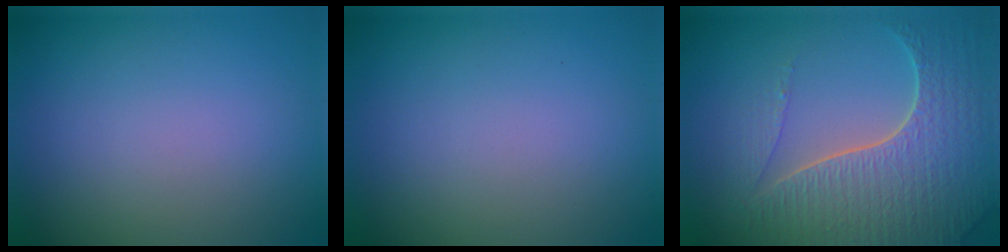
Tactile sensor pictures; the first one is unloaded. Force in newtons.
{"total": 0.0}
{"total": 7.5, "press": 5.6, "slide": 5.0}